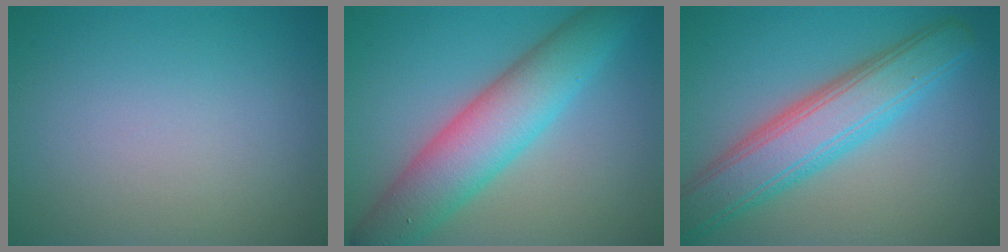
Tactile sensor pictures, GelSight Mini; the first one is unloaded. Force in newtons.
{"total": 7.5, "press": 7.5, "slide": 0.1}
{"total": 7.2, "press": 7.2, "slide": 0.1}